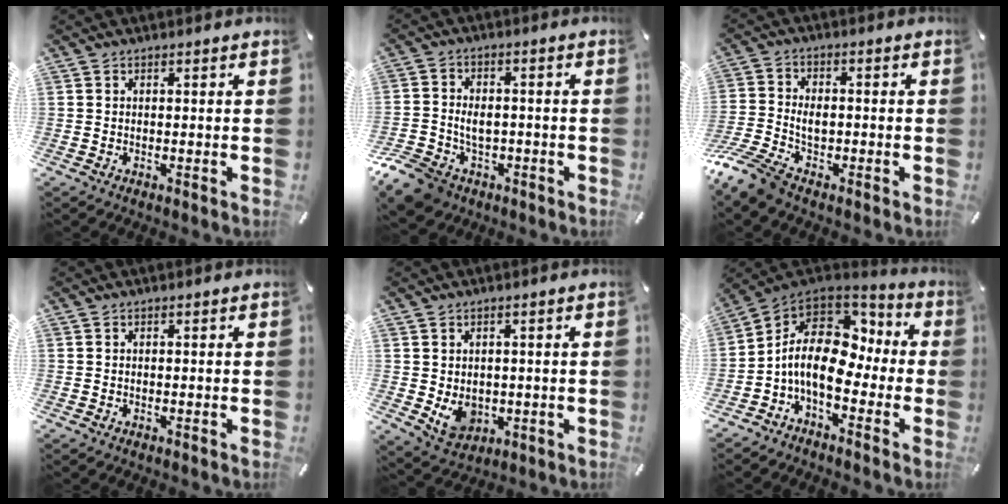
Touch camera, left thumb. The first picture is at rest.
{"total": 8.5, "force": [-2.8, 7.0, 3.9], "torque": [-0.087, 0.020, -0.049]}
{"total": 8.7, "force": [-4.1, 5.3, 5.5], "torque": [-0.133, 0.005, -0.078]}
{"total": 0.0}
{"total": 6.0, "force": [-0.3, 5.2, 2.9], "torque": [-0.048, -0.003, -0.005]}
{"total": 13.0, "force": [-2.1, 8.4, 9.7], "torque": [-0.201, 0.003, -0.039]}